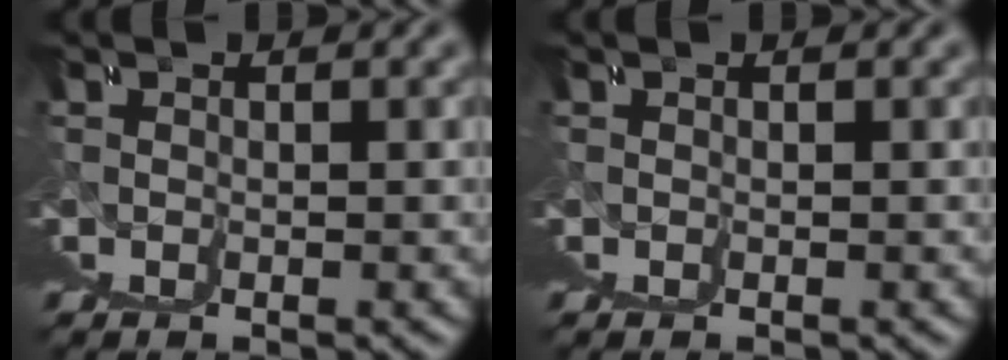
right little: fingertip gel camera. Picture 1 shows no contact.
{"total": 0.0}